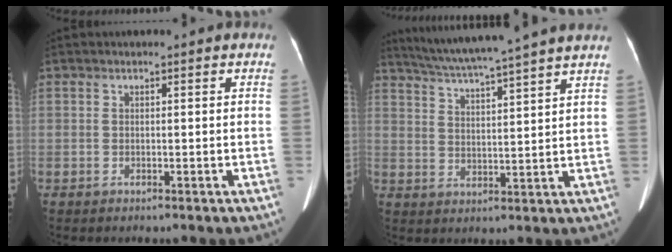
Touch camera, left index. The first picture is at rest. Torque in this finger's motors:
{"motor_torque": [0.08, -0.42, 0.01, 0.08]}